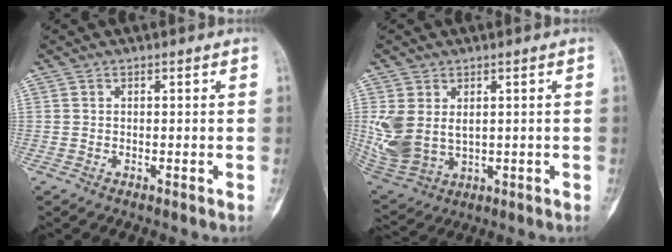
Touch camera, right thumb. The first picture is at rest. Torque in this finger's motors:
{"motor_torque": [0.08, 1.31, 0.88, 0.27, 0.11]}